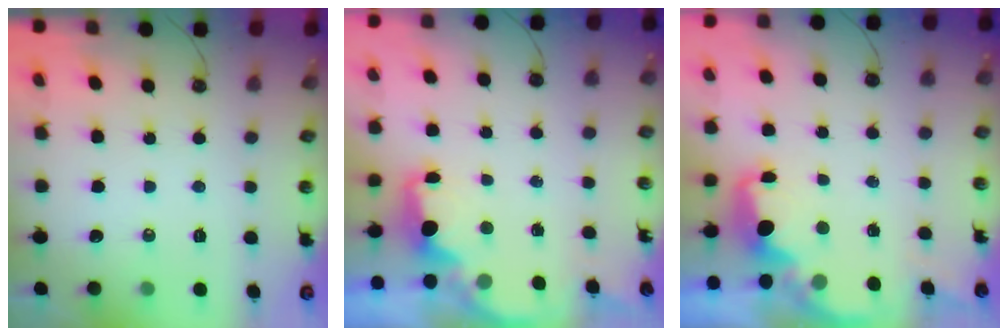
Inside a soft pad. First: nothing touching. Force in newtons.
{"total": 2.5, "press": 2.3, "slide": 0.8}
{"total": 2.3, "press": 2.0, "slide": 1.1}